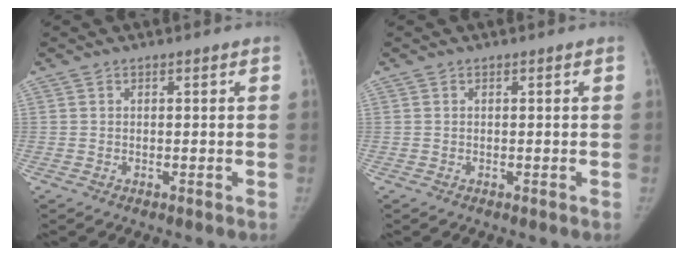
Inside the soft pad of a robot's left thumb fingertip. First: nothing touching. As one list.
[{"total": 0.0}]